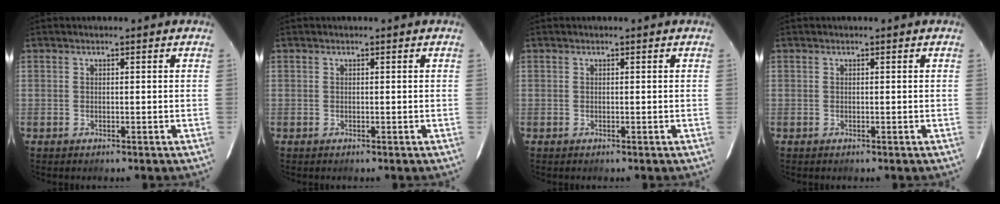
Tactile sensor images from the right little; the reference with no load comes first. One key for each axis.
{"total": 0.0}
{"total": 0.0}
{"total": 0.0}